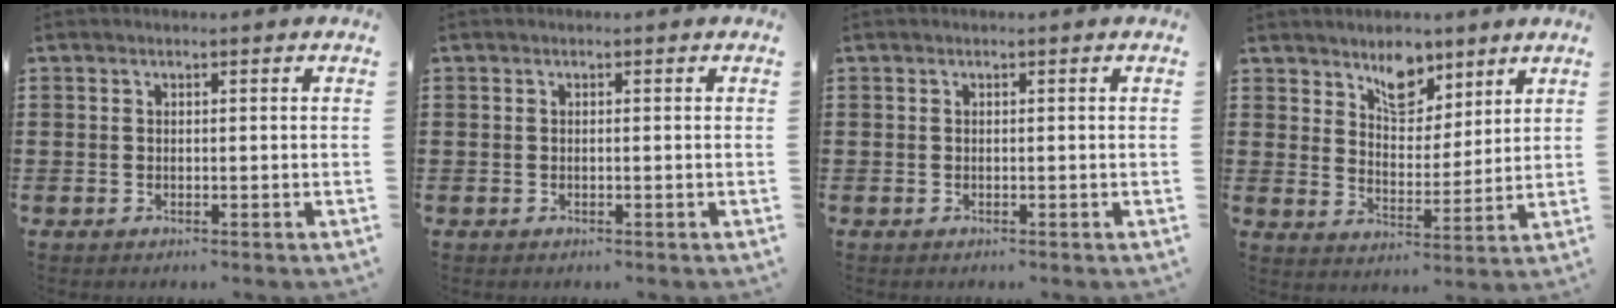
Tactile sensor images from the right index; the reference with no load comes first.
{"total": 0.0}
{"total": 0.0}
{"total": 7.4, "force": [5.4, 3.9, 3.2], "torque": [-0.061, -0.011, 0.096]}